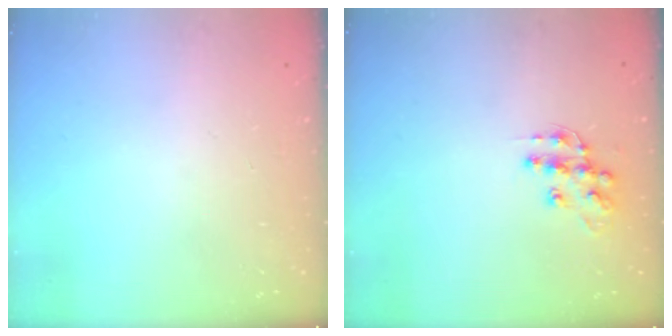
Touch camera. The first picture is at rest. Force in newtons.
{"total": 10.6, "press": 10.6, "slide": 0.6}